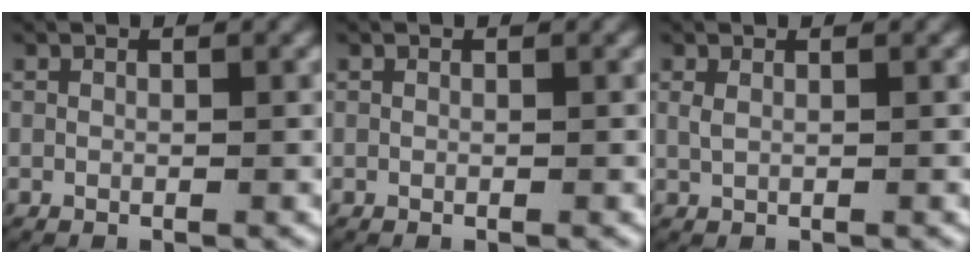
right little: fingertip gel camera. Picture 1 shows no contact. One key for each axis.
{"total": 0.0}
{"total": 0.9, "fx": 0.4, "fy": 0.2, "fz": 0.8, "tx": -0.020, "ty": -0.001, "tz": 0.011}